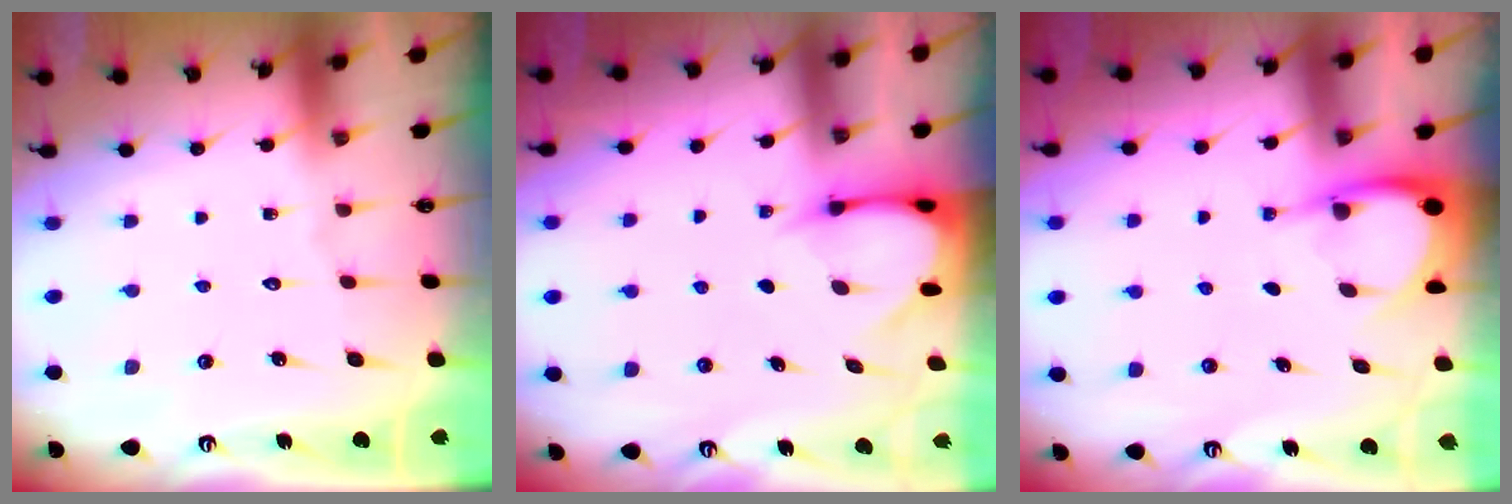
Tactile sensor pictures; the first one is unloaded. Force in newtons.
{"total": 3.6, "press": 3.6, "slide": 0.3}
{"total": 4.0, "press": 4.0, "slide": 0.2}